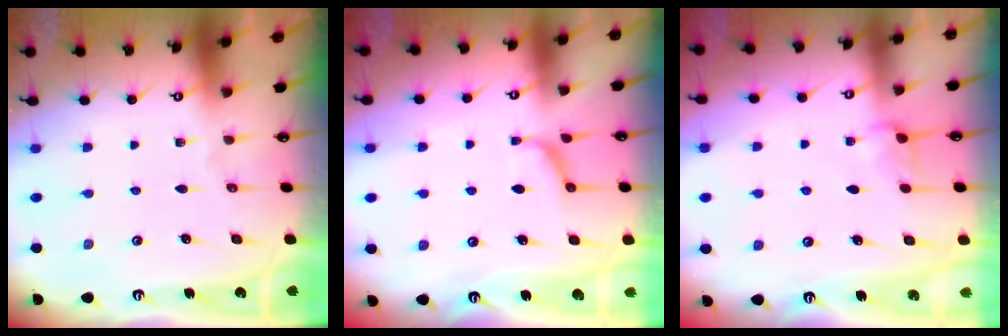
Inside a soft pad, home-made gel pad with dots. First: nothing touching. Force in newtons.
{"total": 1.0, "press": 0.7, "slide": 0.7}
{"total": 2.8, "press": 2.8, "slide": 0.4}